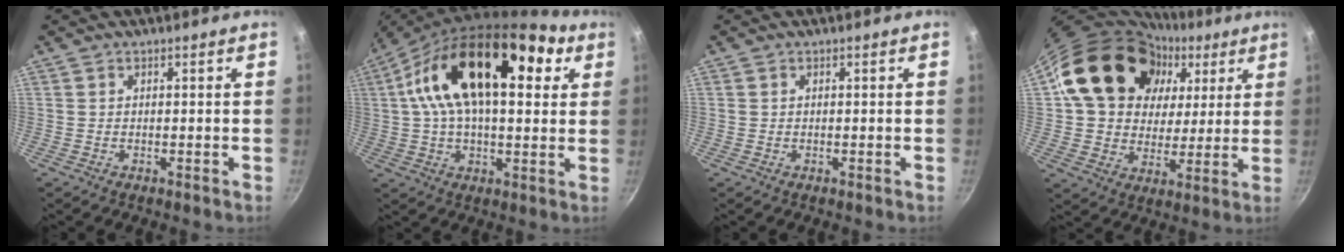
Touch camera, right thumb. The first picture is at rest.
{"total": 21.7, "force": [6.4, 11.5, 17.3], "torque": [-0.267, 0.010, 0.083]}
{"total": 0.0}
{"total": 21.5, "force": [8.2, 16.7, 10.8], "torque": [-0.153, 0.006, 0.144]}